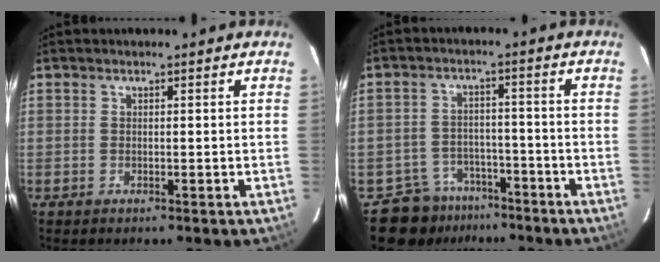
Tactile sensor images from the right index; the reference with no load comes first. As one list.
[{"total": 8.5, "force": [-6.4, 5.5, -0.1], "torque": [0.005, 0.032, -0.095]}]